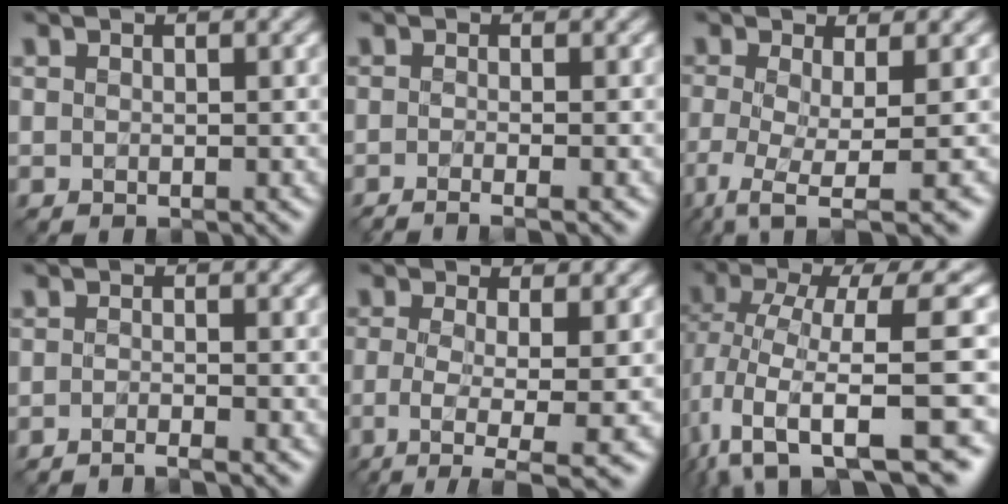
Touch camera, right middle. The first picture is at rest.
{"total": 2.5, "force": [-1.2, 0.8, 2.0], "torque": [-0.012, -0.009, -0.031]}
{"total": 5.2, "force": [-2.2, 1.1, 4.6], "torque": [-0.084, -0.011, -0.051]}
{"total": 1.6, "force": [-1.2, 0.3, 1.1], "torque": [-0.004, -0.005, -0.032]}
{"total": 5.3, "force": [-1.7, 1.2, 4.9], "torque": [-0.087, -0.010, -0.034]}
{"total": 11.1, "force": [-3.0, 4.2, 9.8], "torque": [-0.178, 0.000, -0.041]}